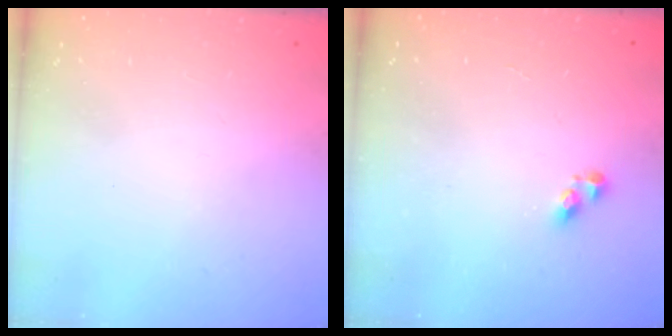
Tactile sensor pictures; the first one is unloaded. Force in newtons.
{"total": 4.1, "press": 4.1, "slide": 0.5}